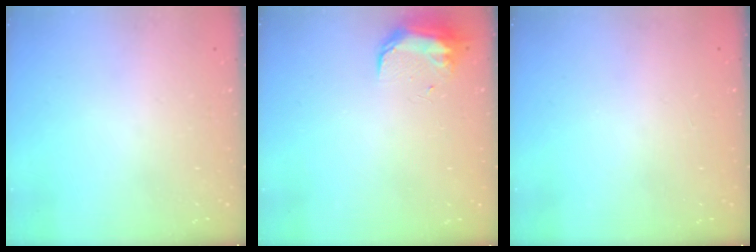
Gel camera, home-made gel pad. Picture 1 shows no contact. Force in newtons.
{"total": 8.7, "press": 8.7, "slide": 0.6}
{"total": 0.0}